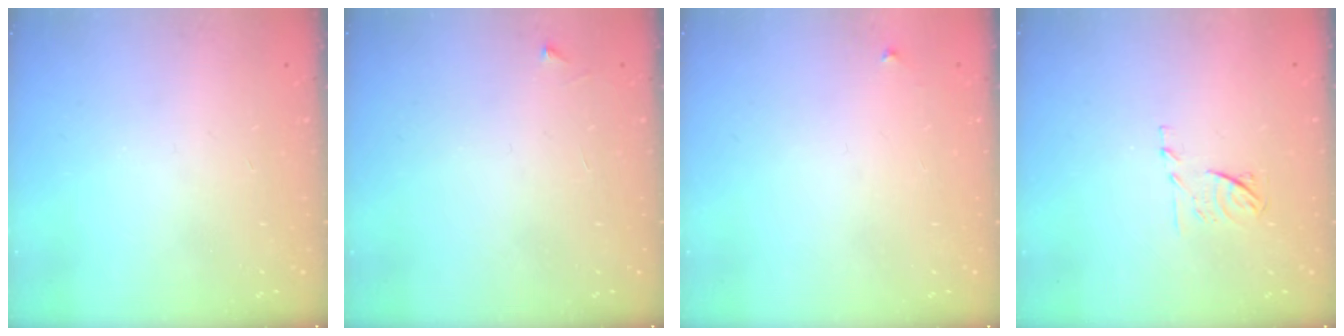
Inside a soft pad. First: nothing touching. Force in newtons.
{"total": 2.5, "press": 2.5, "slide": 0.3}
{"total": 3.3, "press": 3.3, "slide": 0.5}
{"total": 6.6, "press": 6.6, "slide": 0.9}